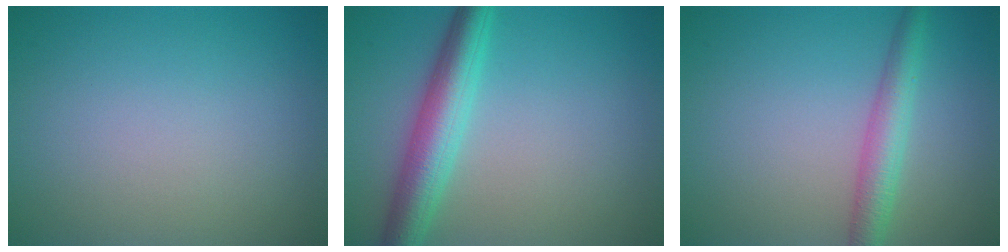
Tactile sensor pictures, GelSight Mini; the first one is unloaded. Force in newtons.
{"total": 5.1, "press": 5.1, "slide": 0.0}
{"total": 3.3, "press": 3.3, "slide": 0.0}